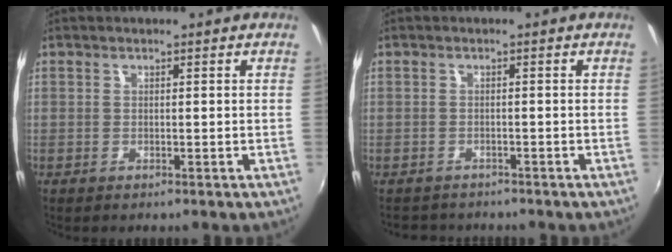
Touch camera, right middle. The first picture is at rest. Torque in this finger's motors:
{"motor_torque": [0.26, -0.46, -0.03, -0.02]}